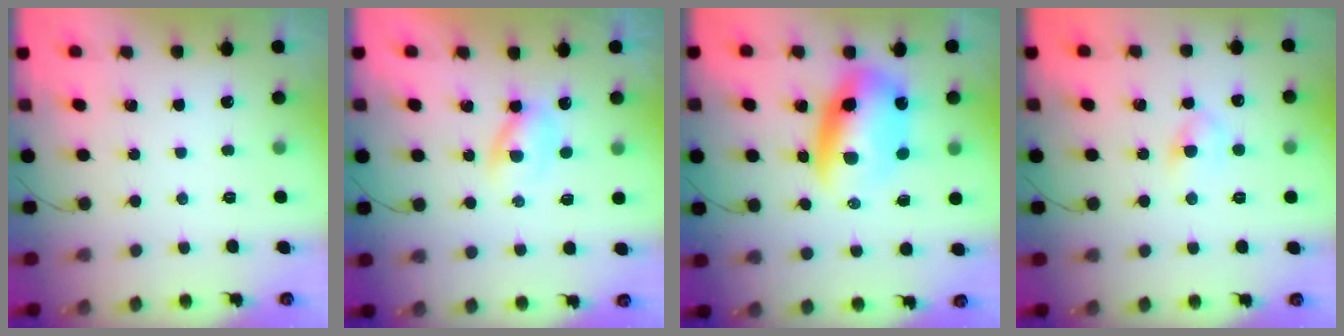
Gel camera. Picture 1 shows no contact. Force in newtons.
{"total": 3.0, "press": 2.7, "slide": 1.3}
{"total": 11.0, "press": 10.7, "slide": 2.7}
{"total": 5.0, "press": 4.7, "slide": 1.7}